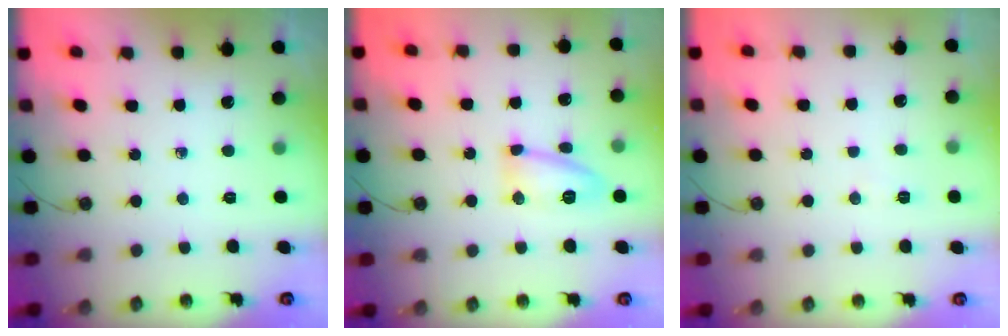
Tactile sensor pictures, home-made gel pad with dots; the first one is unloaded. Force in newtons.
{"total": 9.9, "press": 9.9, "slide": 1.1}
{"total": 3.9, "press": 3.8, "slide": 1.0}